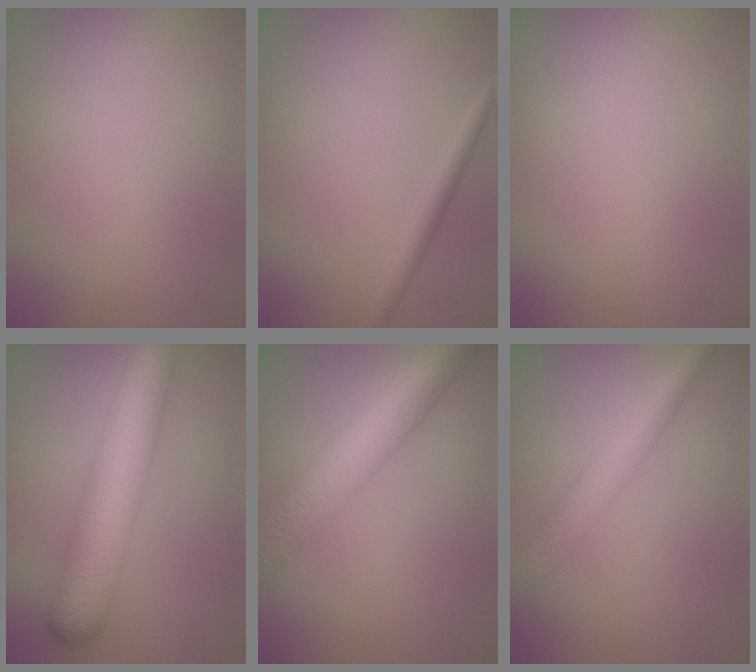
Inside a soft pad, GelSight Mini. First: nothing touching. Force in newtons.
{"total": 1.9, "press": 1.9, "slide": 0.2}
{"total": 0.0}
{"total": 9.9, "press": 9.9, "slide": 0.3}
{"total": 10.8, "press": 10.8, "slide": 0.3}
{"total": 5.1, "press": 5.1, "slide": 0.1}